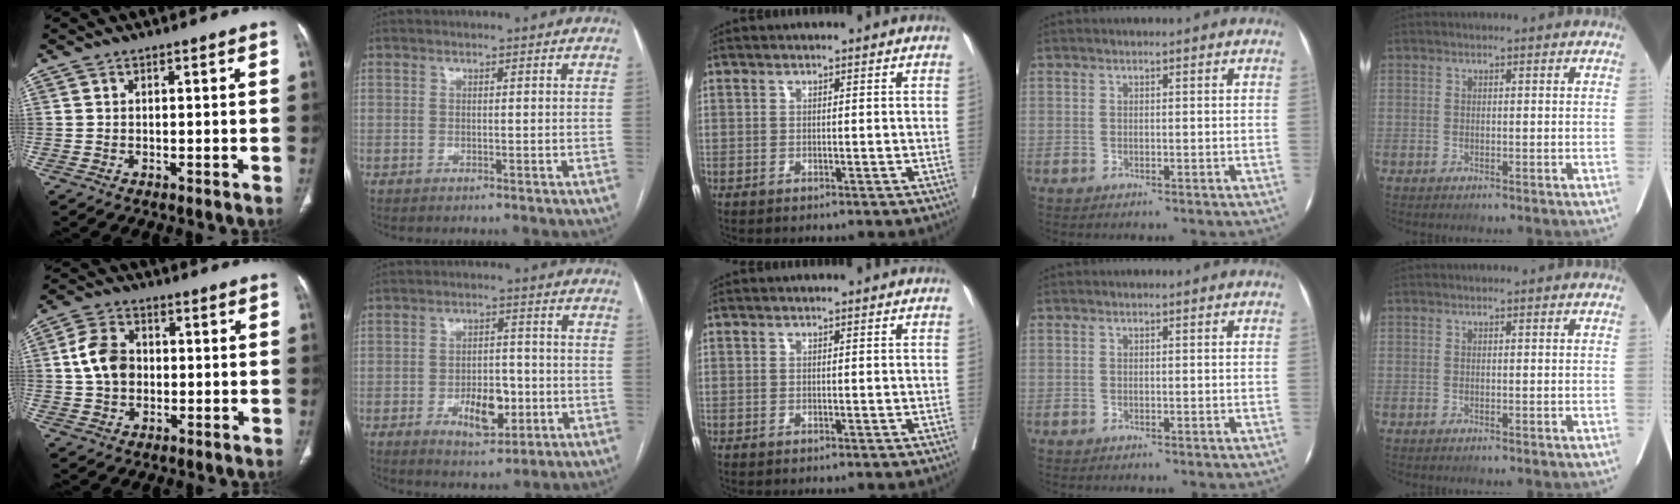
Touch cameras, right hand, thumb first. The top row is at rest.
{"thumb": {"total": 7.8, "force": [0.2, 6.0, 5.0], "torque": [-0.082, 0.013, -0.002]}, "index": {"total": 7.3, "force": [-2.4, 3.6, 5.9], "torque": [-0.094, 0.003, -0.030]}}